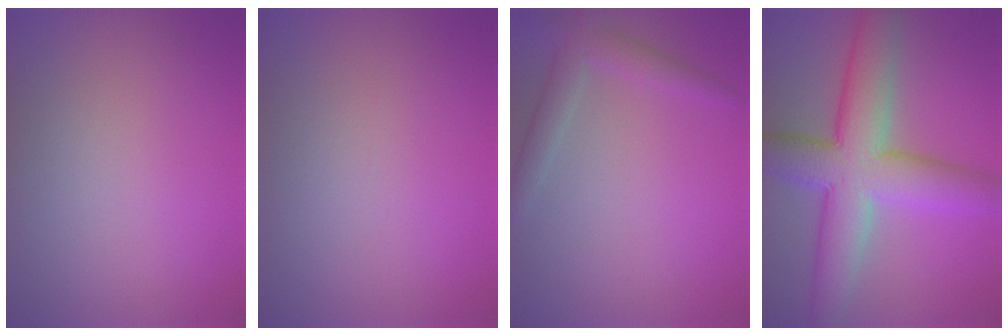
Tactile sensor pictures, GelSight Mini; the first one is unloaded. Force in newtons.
{"total": 0.0}
{"total": 2.5, "press": 2.5, "slide": 0.2}
{"total": 9.6, "press": 9.6, "slide": 0.4}